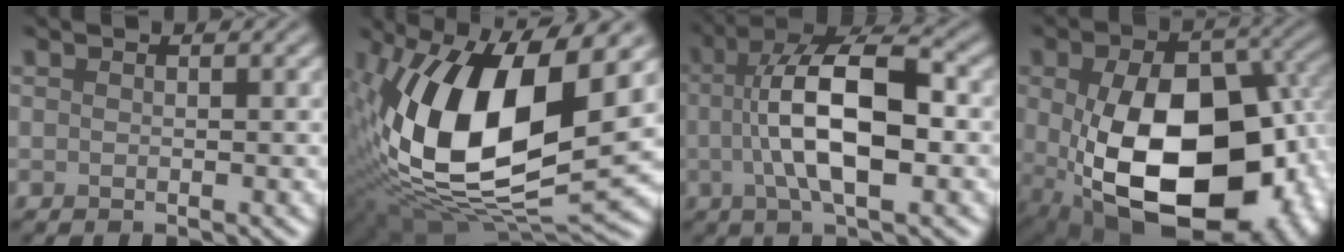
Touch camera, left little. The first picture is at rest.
{"total": 15.6, "force": [1.5, 7.3, 13.7], "torque": [-0.254, -0.003, 0.011]}
{"total": 9.5, "force": [0.0, 3.5, 8.8], "torque": [-0.152, 0.013, -0.004]}
{"total": 17.8, "force": [-3.2, 11.1, 13.5], "torque": [-0.223, -0.043, -0.026]}